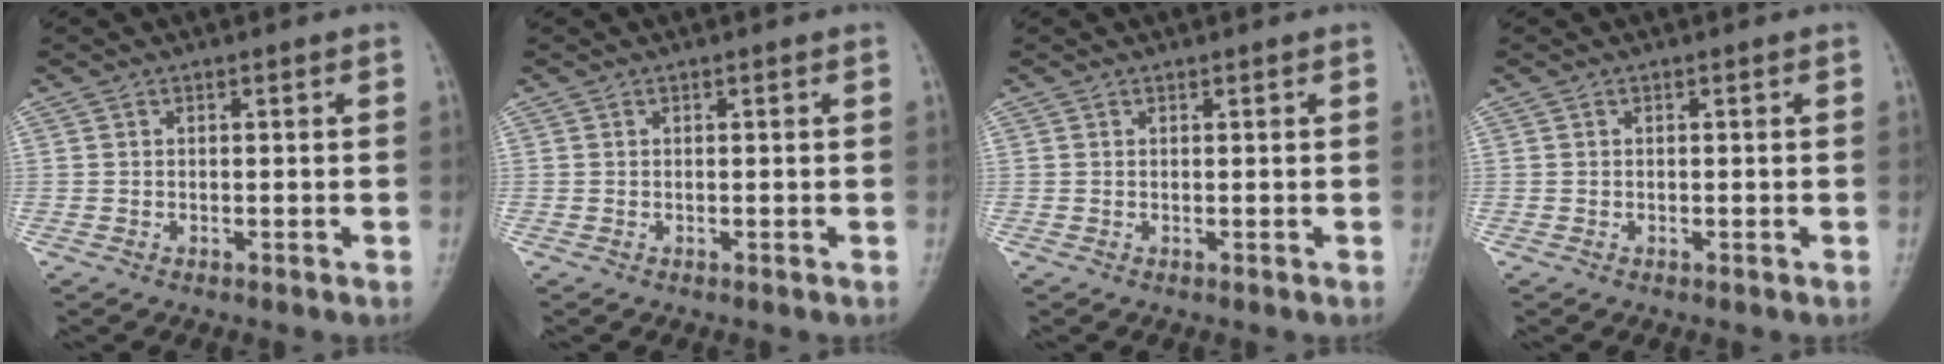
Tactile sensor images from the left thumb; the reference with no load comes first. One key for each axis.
{"total": 0.0}
{"total": 0.0}
{"total": 0.0}